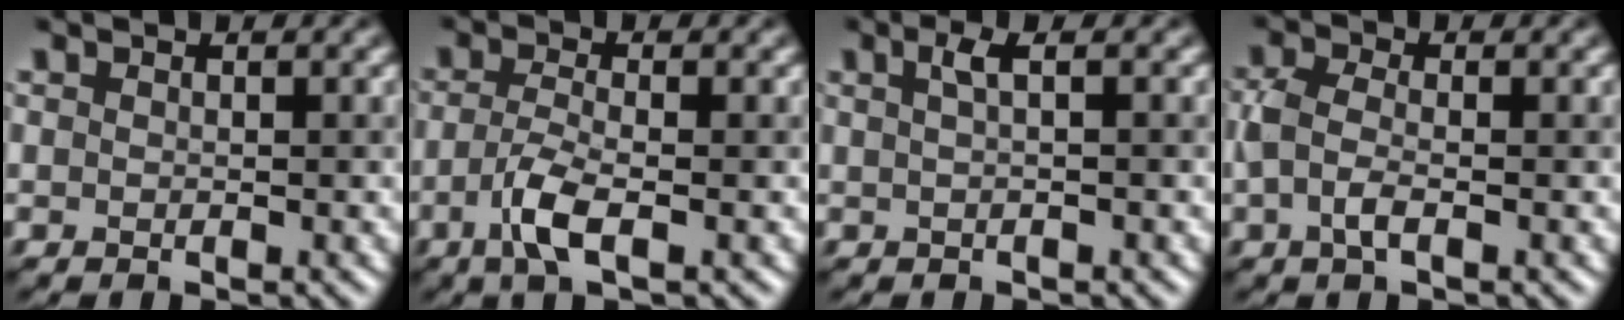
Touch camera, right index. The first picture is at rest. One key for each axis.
{"total": 2.9, "fx": -1.3, "fy": 0.8, "fz": 2.5, "tx": -0.057, "ty": 0.008, "tz": -0.022}
{"total": 1.7, "fx": 0.4, "fy": 0.4, "fz": 1.6, "tx": -0.026, "ty": 0.011, "tz": 0.007}
{"total": 2.4, "fx": -0.6, "fy": 1.3, "fz": 1.9, "tx": -0.050, "ty": 0.010, "tz": -0.010}